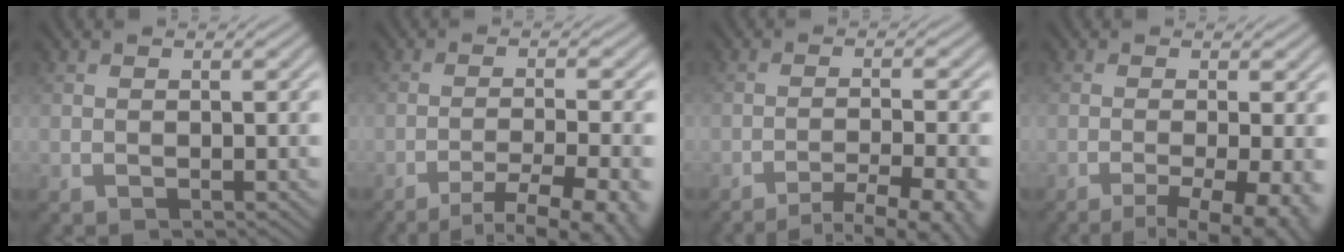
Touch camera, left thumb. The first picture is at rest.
{"total": 8.7, "force": [-6.4, 1.4, 5.8], "torque": [-0.090, -0.004, -0.083]}
{"total": 8.5, "force": [-6.5, 1.4, 5.3], "torque": [-0.078, 0.000, -0.081]}
{"total": 7.4, "force": [-3.3, 1.8, 6.4], "torque": [-0.086, -0.006, -0.046]}